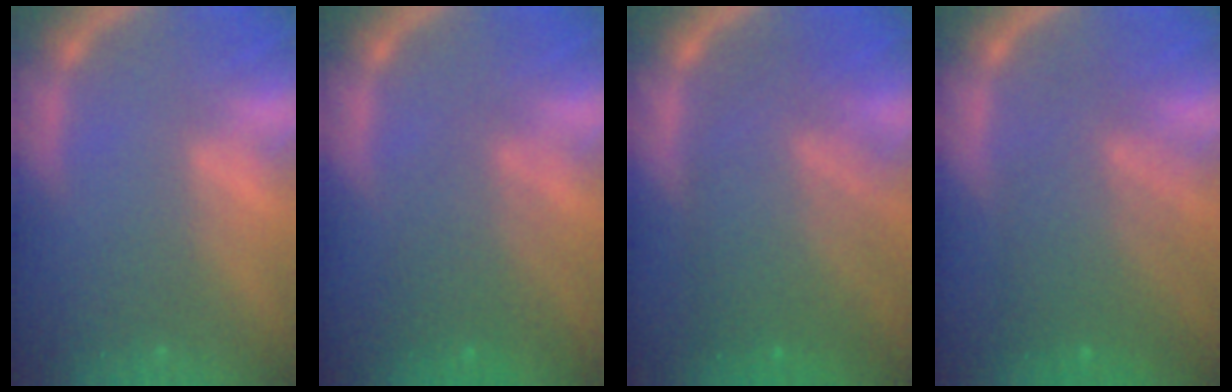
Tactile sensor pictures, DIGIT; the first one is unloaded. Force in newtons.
{"total": 4.1}
{"total": 9.0}
{"total": 6.6}